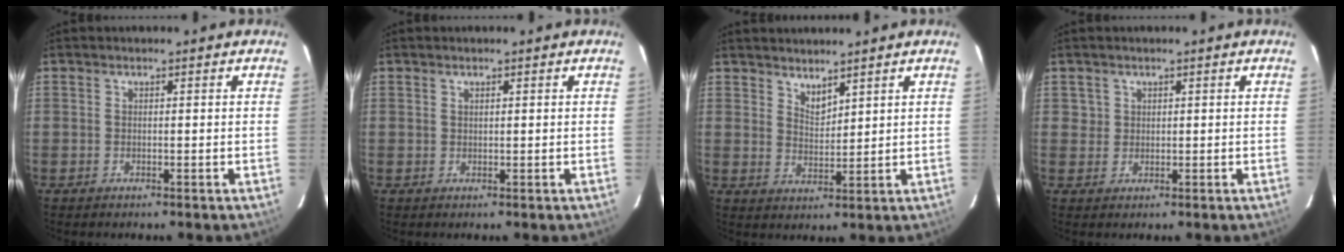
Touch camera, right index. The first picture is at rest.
{"total": 0.5, "force": [0.4, 0.2, 0.3], "torque": [-0.006, 0.002, 0.008]}
{"total": 2.9, "force": [2.5, 0.4, 1.6], "torque": [-0.027, -0.003, 0.042]}
{"total": 1.5, "force": [0.5, 1.4, 0.0], "torque": [0.010, 0.010, 0.008]}